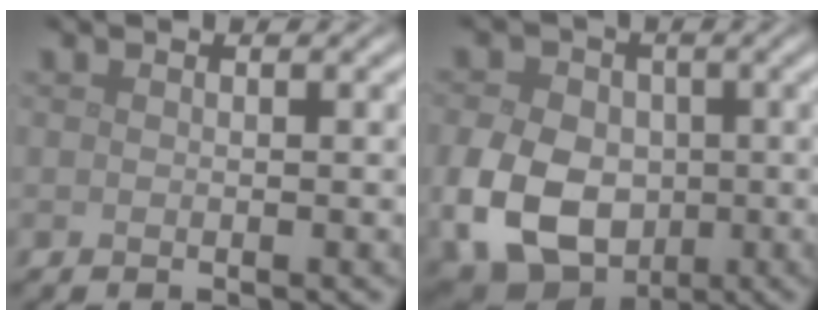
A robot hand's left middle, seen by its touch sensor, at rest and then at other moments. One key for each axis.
{"total": 10.0, "fx": -2.0, "fy": 7.5, "fz": 6.3, "tx": -0.142, "ty": -0.026, "tz": -0.041}